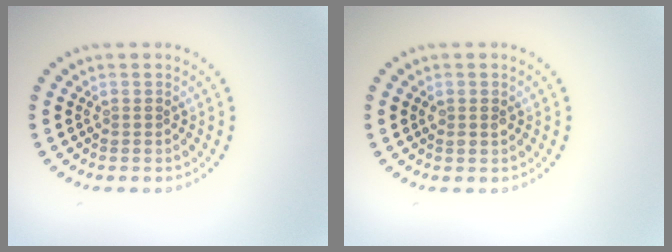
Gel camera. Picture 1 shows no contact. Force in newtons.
{"total": 1.1, "press": 1.1, "slide": 0.2}